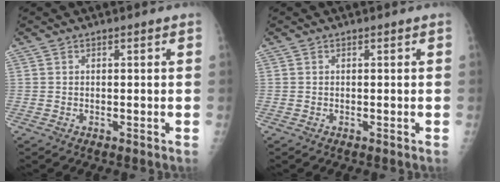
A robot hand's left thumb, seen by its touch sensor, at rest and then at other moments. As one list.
[{"total": 0.0}]